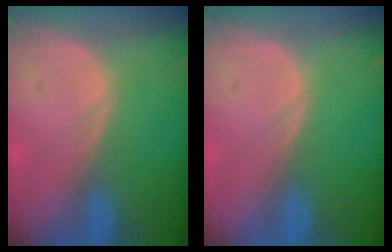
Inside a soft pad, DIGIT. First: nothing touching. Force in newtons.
{"total": 0.0}